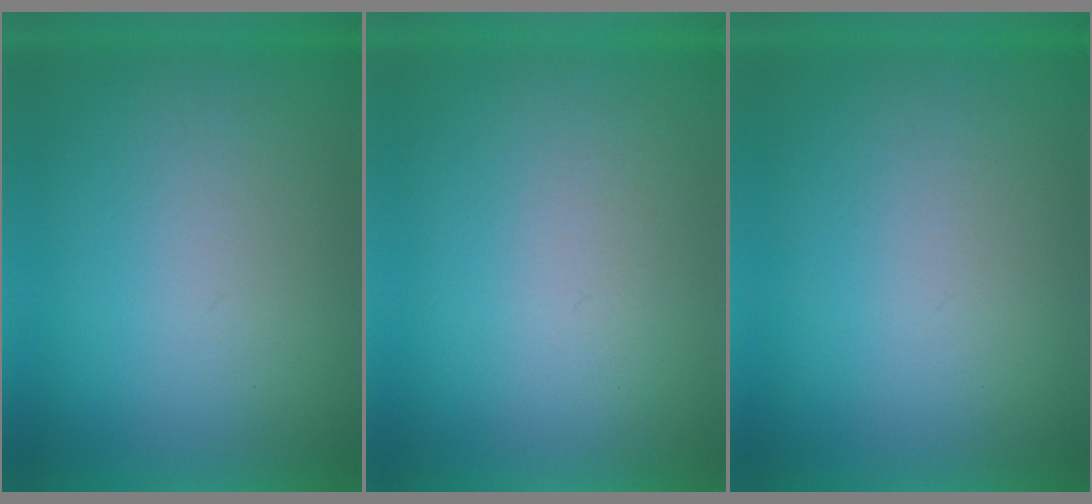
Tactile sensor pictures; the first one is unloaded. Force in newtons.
{"total": 1.5}
{"total": 0.0}